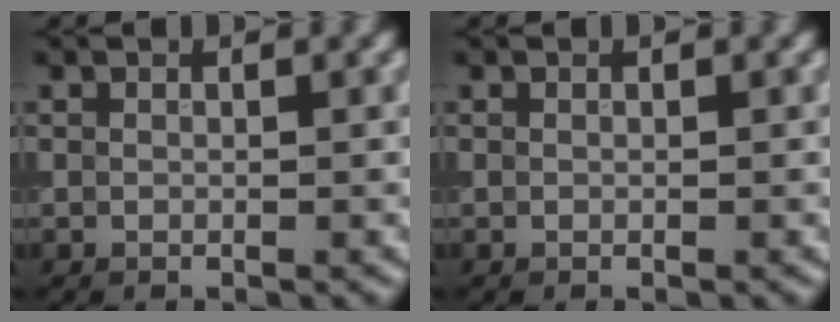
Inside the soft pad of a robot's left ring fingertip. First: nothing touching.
{"total": 0.0}